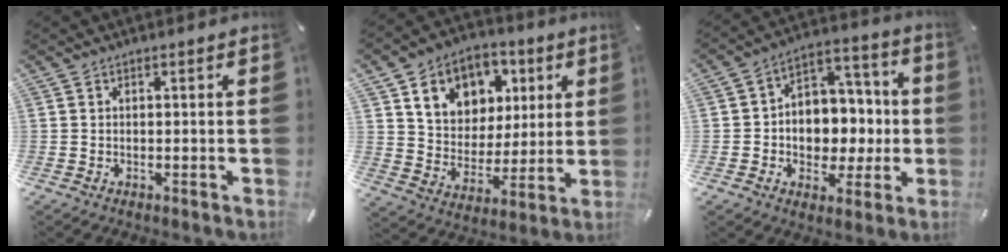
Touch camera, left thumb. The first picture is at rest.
{"total": 13.2, "force": [5.7, 11.0, 4.4], "torque": [-0.085, -0.020, 0.111]}
{"total": 10.0, "force": [-1.4, 9.2, 3.6], "torque": [-0.045, 0.007, -0.016]}